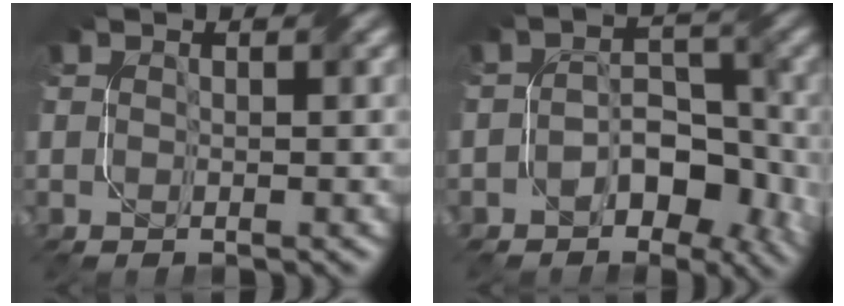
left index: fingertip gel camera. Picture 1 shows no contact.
{"total": 5.3, "force": [-2.2, 3.4, 3.5], "torque": [-0.041, -0.001, -0.036]}